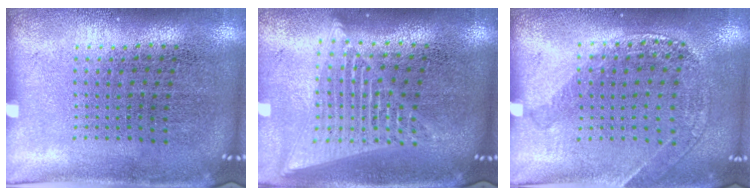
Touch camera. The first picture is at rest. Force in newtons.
{"total": 1.9, "press": 1.6, "slide": 1.0}
{"total": 1.2, "press": 1.2, "slide": 0.1}